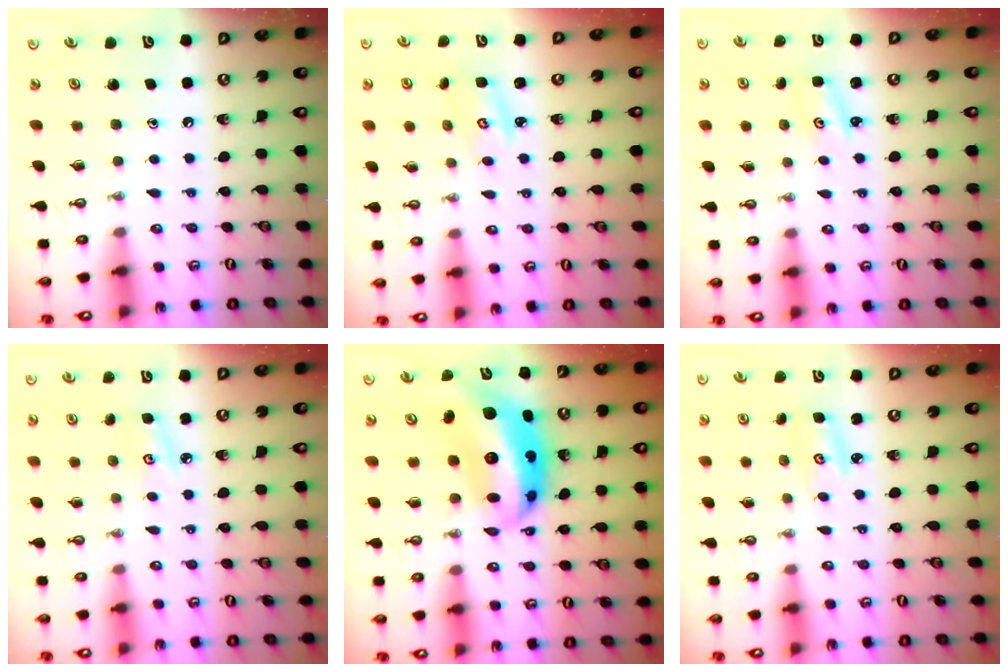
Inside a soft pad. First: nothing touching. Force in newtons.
{"total": 2.9, "press": 2.9, "slide": 0.4}
{"total": 2.2, "press": 2.2, "slide": 0.3}
{"total": 4.0, "press": 4.0, "slide": 0.5}
{"total": 13.4, "press": 13.3, "slide": 1.4}
{"total": 2.6, "press": 2.6, "slide": 0.3}